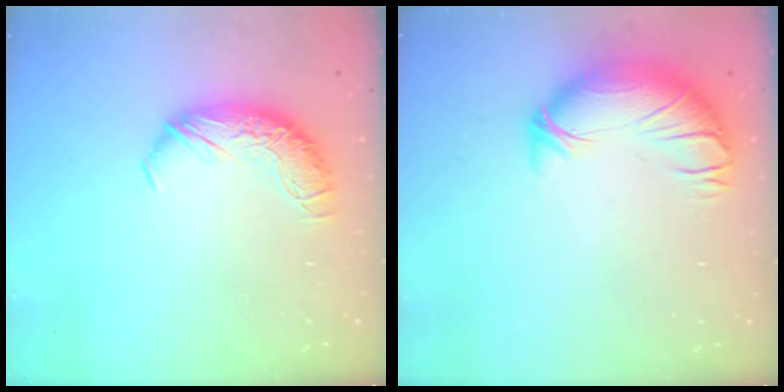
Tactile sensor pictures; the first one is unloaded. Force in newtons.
{"total": 3.2, "press": 0.5, "slide": 3.2}